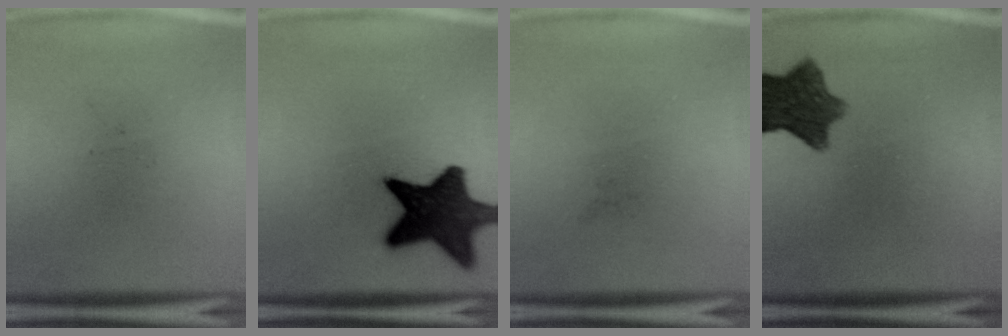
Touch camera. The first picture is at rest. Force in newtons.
{"total": 15.2}
{"total": 0.0}
{"total": 9.0}